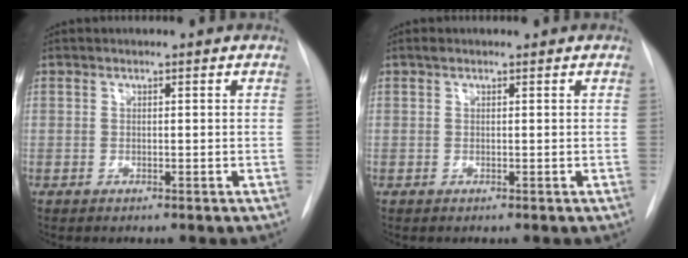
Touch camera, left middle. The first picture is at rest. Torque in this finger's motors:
{"motor_torque": [0.20, -0.16, -0.03, 0.01]}